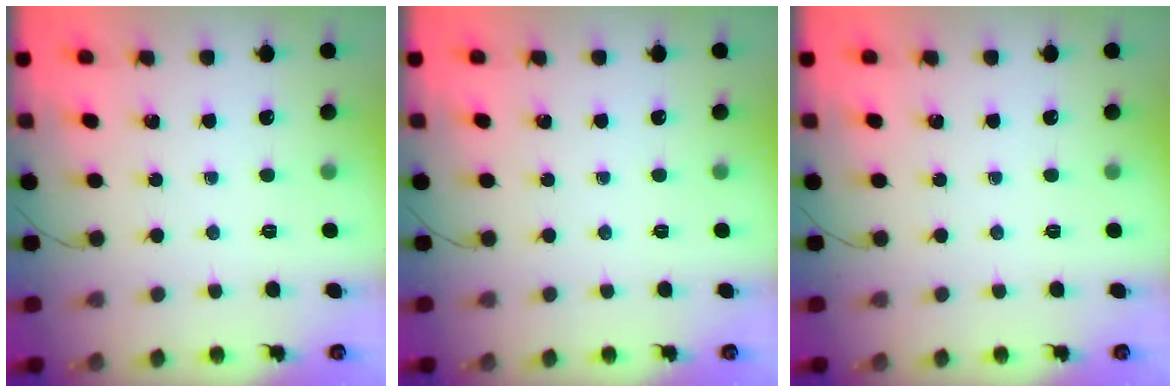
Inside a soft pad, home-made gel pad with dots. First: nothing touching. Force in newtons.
{"total": 0.0}
{"total": 0.0}